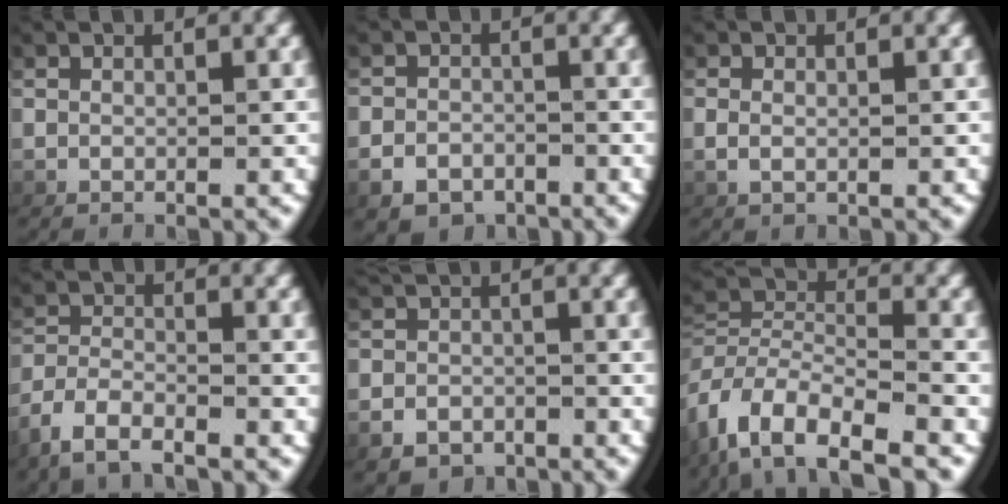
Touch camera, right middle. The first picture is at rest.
{"total": 3.6, "force": [-2.5, 2.5, 0.6], "torque": [-0.002, -0.011, -0.040]}
{"total": 0.8, "force": [0.1, 0.2, 0.8], "torque": [-0.025, -0.008, 0.011]}
{"total": 3.1, "force": [-2.5, 1.2, 1.4], "torque": [-0.046, -0.008, -0.039]}
{"total": 2.5, "force": [-1.8, 1.7, 0.3], "torque": [-0.002, -0.009, -0.027]}
{"total": 6.0, "force": [-2.7, 3.9, 3.8], "torque": [-0.097, -0.018, -0.043]}